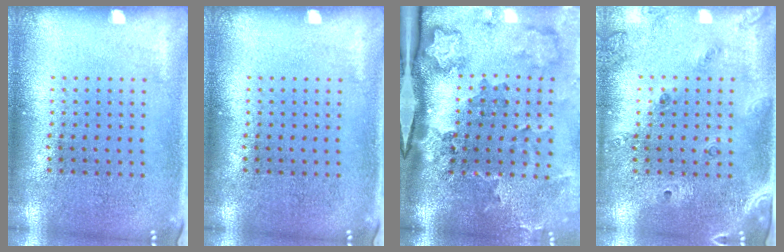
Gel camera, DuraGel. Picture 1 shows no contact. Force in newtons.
{"total": 0.0}
{"total": 3.8, "press": 2.4, "slide": 2.9}
{"total": 1.5, "press": 1.3, "slide": 0.7}